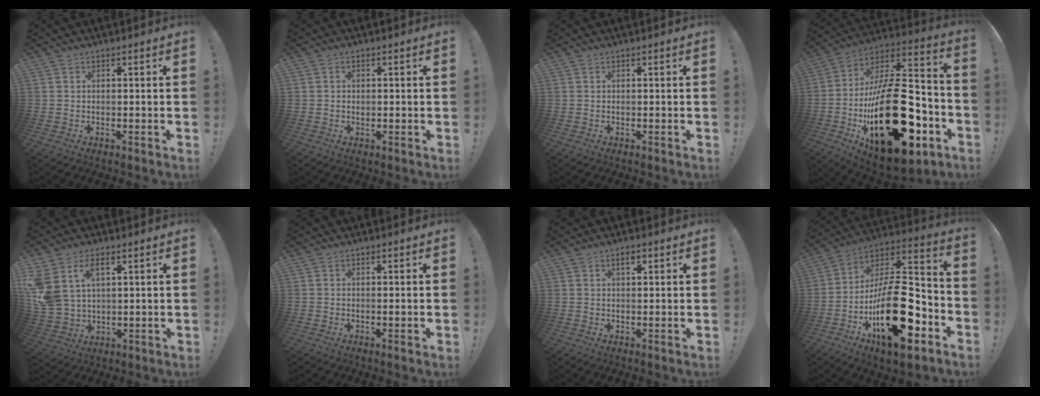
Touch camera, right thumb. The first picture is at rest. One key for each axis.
{"total": 1.0, "fx": -0.1, "fy": 0.9, "fz": 0.3, "tx": -0.006, "ty": 0.006, "tz": -0.003}
{"total": 0.0}
{"total": 37.3, "fx": -9.2, "fy": 19.2, "fz": 30.7, "tx": -0.521, "ty": 0.041, "tz": -0.124}
{"total": 10.0, "fx": 4.7, "fy": 6.3, "fz": 6.2, "tx": -0.134, "ty": -0.018, "tz": 0.090}
{"total": 1.2, "fx": -0.1, "fy": -0.3, "fz": 1.2, "tx": -0.022, "ty": -0.001, "tz": -0.003}
{"total": 2.3, "fx": 1.3, "fy": 0.9, "fz": 1.6, "tx": -0.023, "ty": -0.001, "tz": 0.019}
{"total": 28.5, "fx": -8.8, "fy": 13.4, "fz": 23.6, "tx": -0.408, "ty": 0.047, "tz": -0.130}